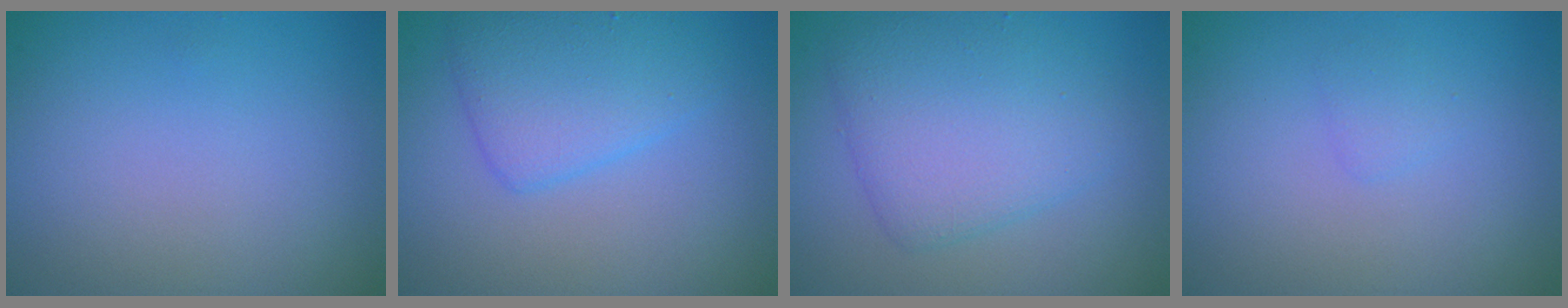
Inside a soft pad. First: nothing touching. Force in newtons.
{"total": 4.0, "press": 4.0, "slide": 0.3}
{"total": 5.3, "press": 5.3, "slide": 0.1}
{"total": 0.8, "press": 0.8, "slide": 0.0}